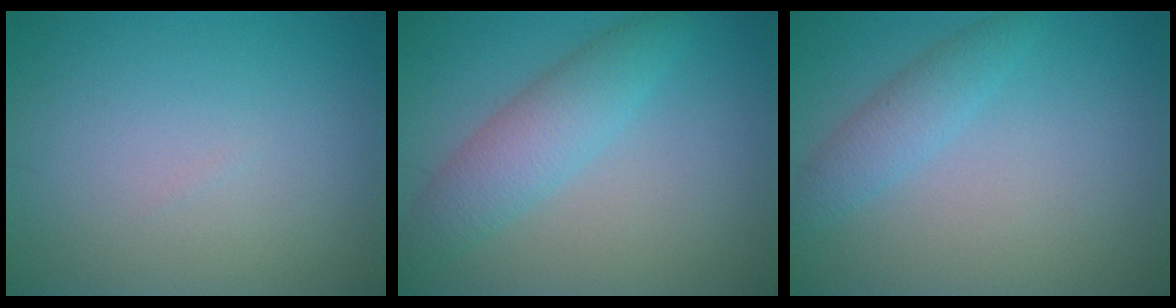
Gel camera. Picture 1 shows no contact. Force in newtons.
{"total": 4.1, "press": 4.1, "slide": 0.2}
{"total": 2.3, "press": 2.3, "slide": 0.2}